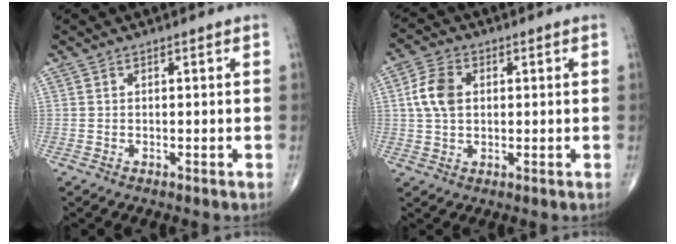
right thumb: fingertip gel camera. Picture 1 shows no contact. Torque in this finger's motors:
{"motor_torque": [-0.16, 0.28, 0.15, -0.11, 0.03]}